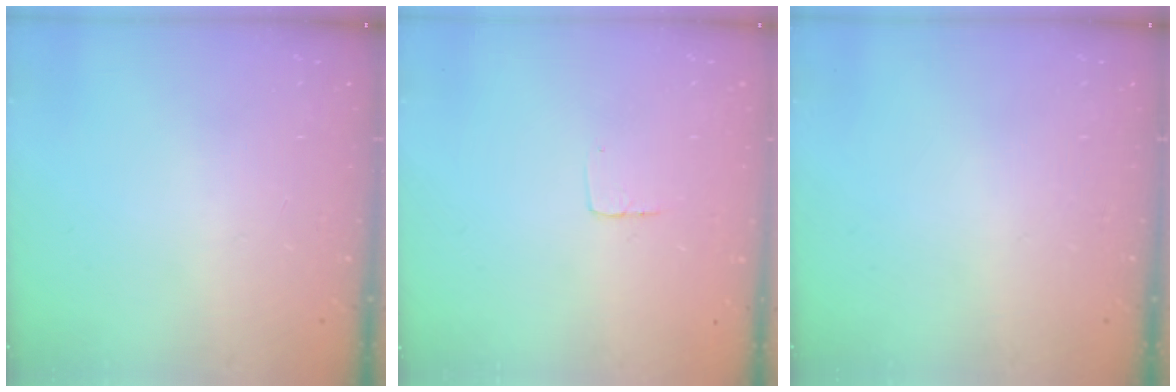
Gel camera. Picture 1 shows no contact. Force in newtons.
{"total": 2.9, "press": 2.9, "slide": 0.2}
{"total": 0.0}